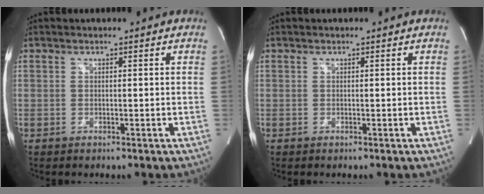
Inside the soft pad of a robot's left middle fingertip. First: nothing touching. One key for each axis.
{"total": 0.0}